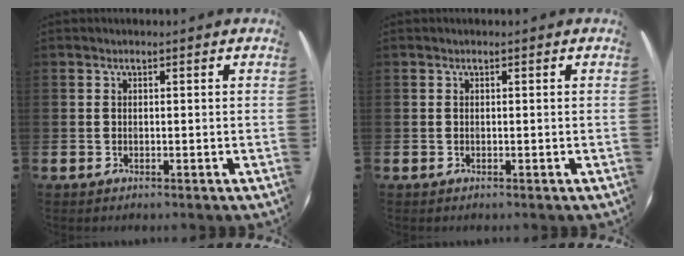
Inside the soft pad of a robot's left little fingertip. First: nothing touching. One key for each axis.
{"total": 0.0}